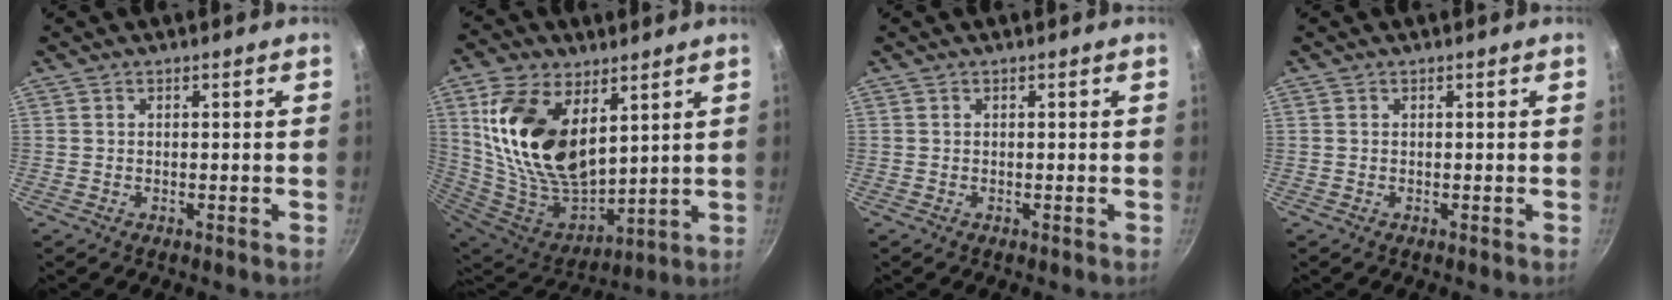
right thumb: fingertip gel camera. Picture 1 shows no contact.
{"total": 22.2, "force": [8.0, 12.9, 16.2], "torque": [-0.294, -0.055, 0.164]}
{"total": 0.0}
{"total": 0.0}